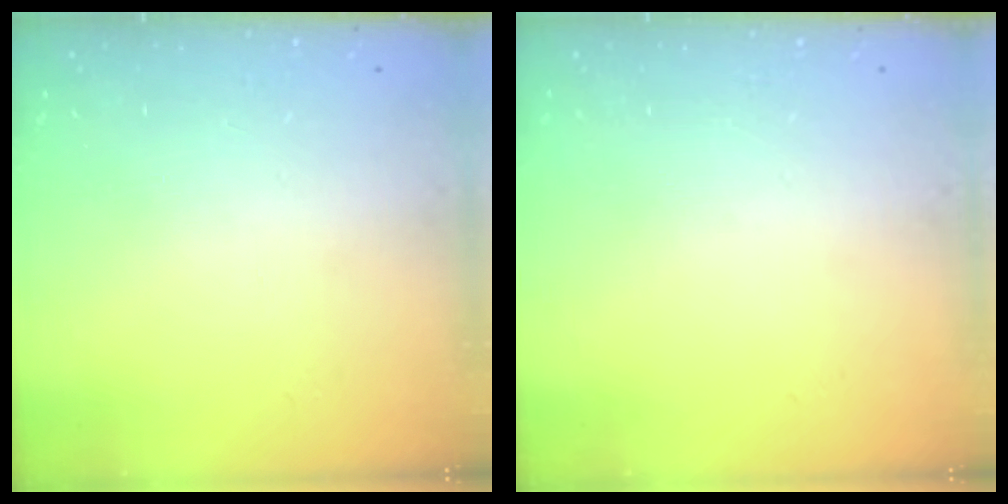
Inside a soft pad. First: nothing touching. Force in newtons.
{"total": 0.0}